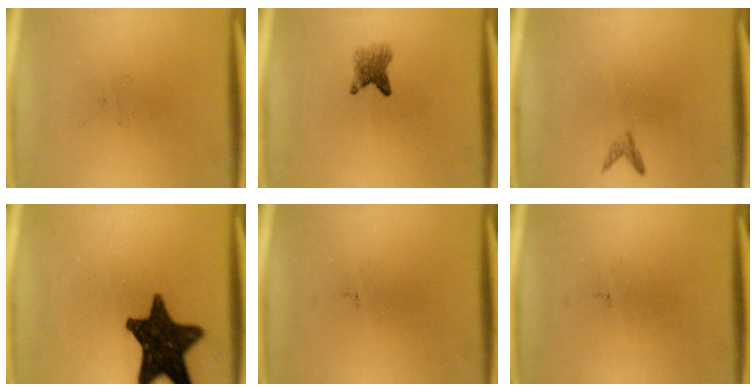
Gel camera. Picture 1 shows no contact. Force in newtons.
{"total": 2.9}
{"total": 0.8}
{"total": 15.6}
{"total": 0.0}
{"total": 0.0}